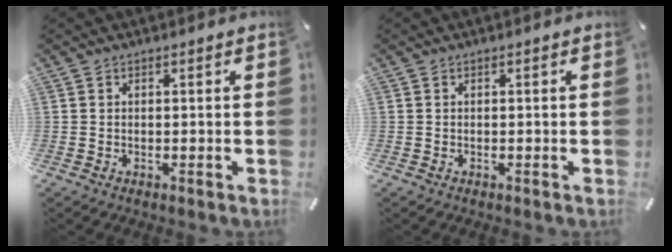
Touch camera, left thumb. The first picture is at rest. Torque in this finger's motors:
{"motor_torque": [-0.01, 0.01, 0.00, 0.00, 0.00]}